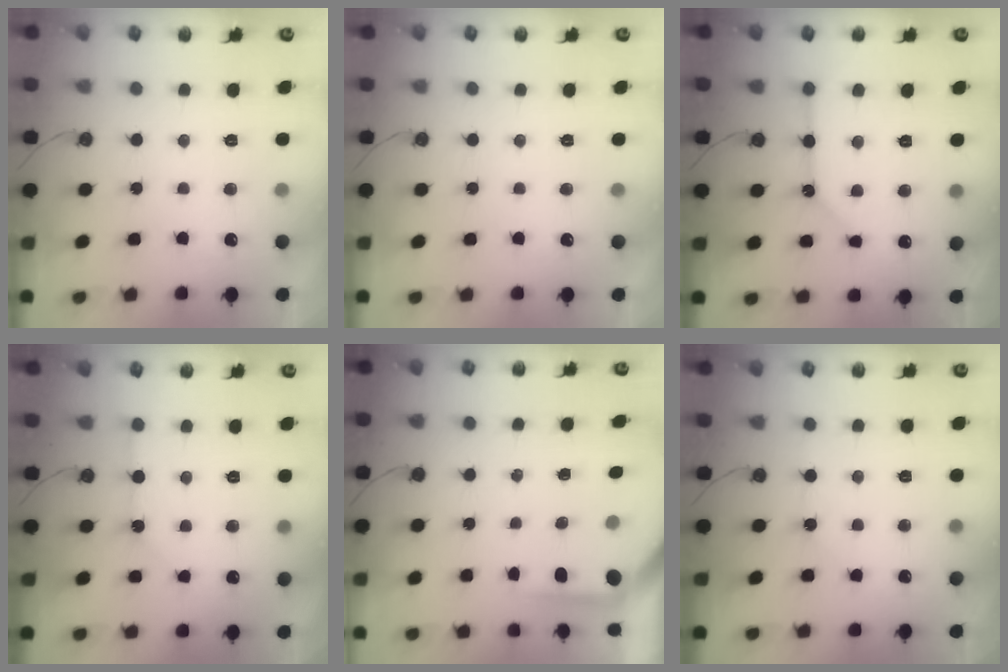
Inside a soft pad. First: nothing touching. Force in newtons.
{"total": 0.0}
{"total": 10.4, "press": 10.4, "slide": 0.9}
{"total": 1.7, "press": 1.7, "slide": 0.3}
{"total": 3.7, "press": 3.7, "slide": 0.4}
{"total": 3.6, "press": 3.5, "slide": 0.6}